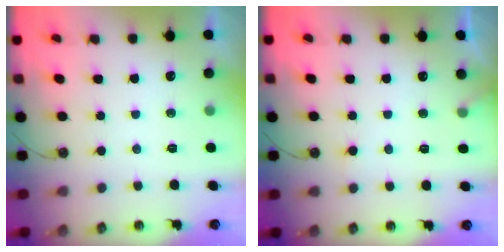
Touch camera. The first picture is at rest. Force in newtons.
{"total": 5.7, "press": 5.7, "slide": 0.5}